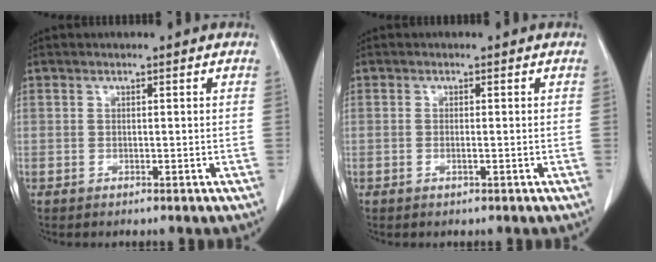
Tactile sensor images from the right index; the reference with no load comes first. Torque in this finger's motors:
{"motor_torque": [-0.04, -0.01, -0.04, -0.01]}